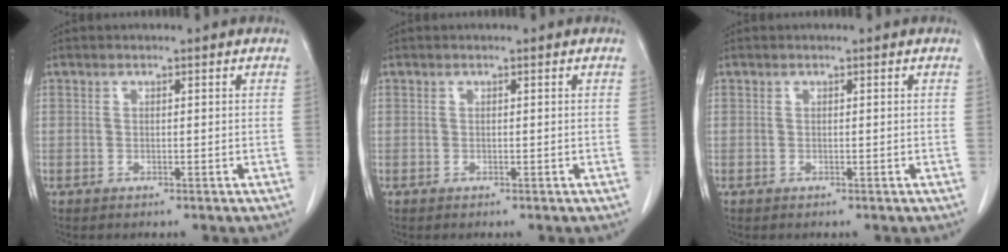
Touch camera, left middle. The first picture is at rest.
{"total": 0.0}
{"total": 0.0}